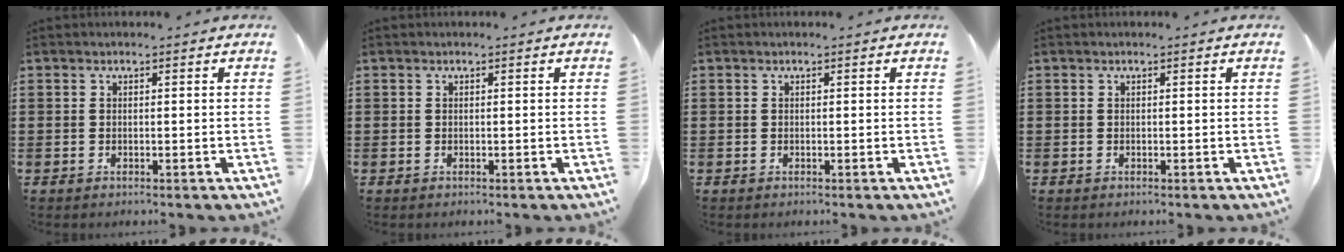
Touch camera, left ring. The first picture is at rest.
{"total": 0.0}
{"total": 0.0}
{"total": 0.0}